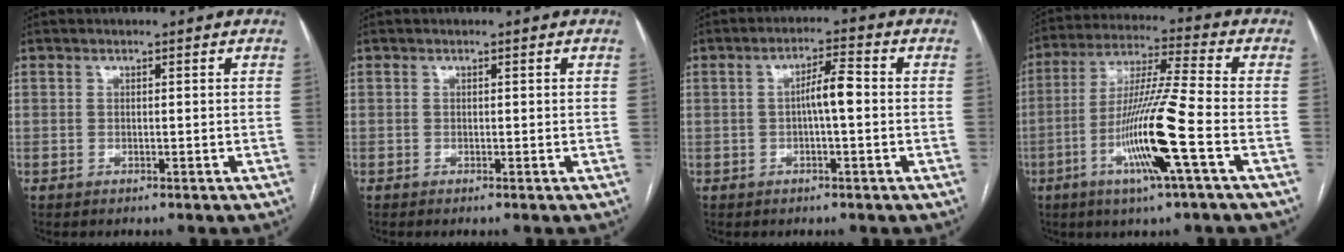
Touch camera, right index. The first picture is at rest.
{"total": 0.0}
{"total": 4.4, "force": [-0.2, 0.6, 4.4], "torque": [-0.074, 0.012, -0.004]}
{"total": 14.1, "force": [-4.9, -0.9, 13.2], "torque": [-0.261, -0.010, -0.097]}